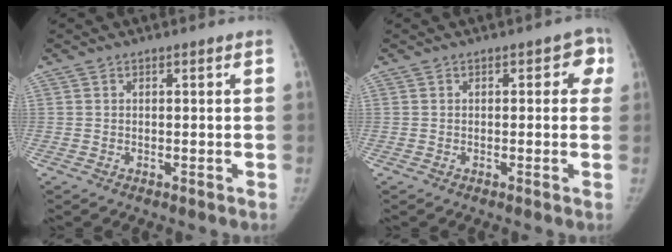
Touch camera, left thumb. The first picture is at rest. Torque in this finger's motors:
{"motor_torque": [0.05, -0.37, 0.49, -0.11, -0.04]}